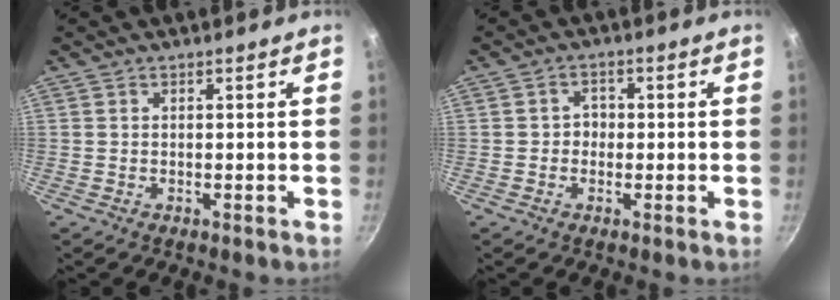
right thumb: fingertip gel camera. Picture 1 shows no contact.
{"total": 2.7, "force": [-0.4, 2.5, 1.1], "torque": [0.002, 0.008, -0.010]}